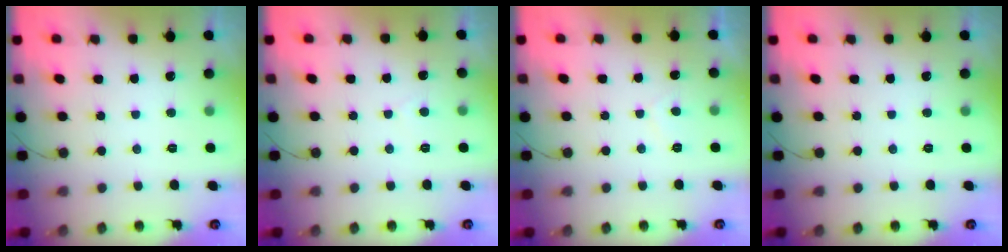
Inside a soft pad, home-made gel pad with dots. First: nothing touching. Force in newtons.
{"total": 1.0, "press": 1.0, "slide": 0.2}
{"total": 0.9, "press": 0.6, "slide": 0.7}
{"total": 0.0}